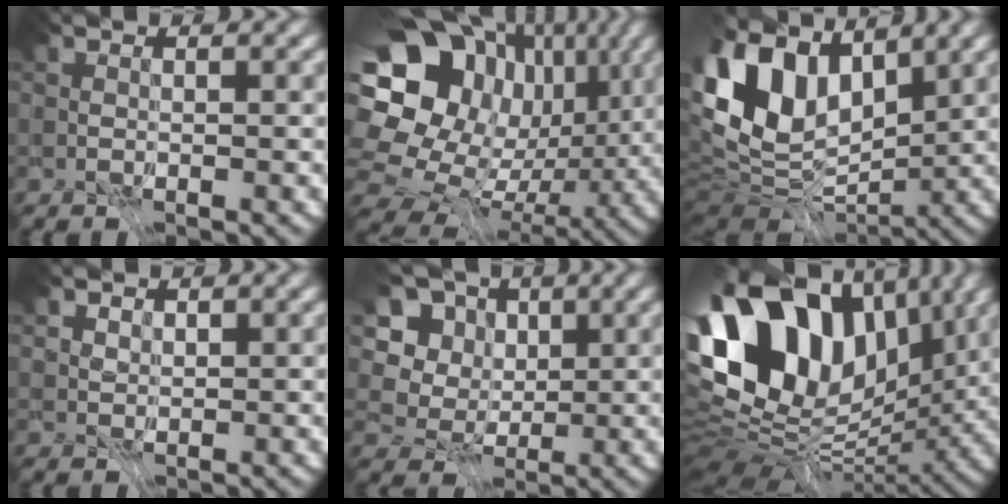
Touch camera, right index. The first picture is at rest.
{"total": 17.7, "force": [3.4, 14.5, 9.5], "torque": [-0.194, 0.004, 0.067]}
{"total": 11.5, "force": [3.2, 6.9, 8.6], "torque": [-0.189, 0.011, 0.064]}
{"total": 2.8, "force": [2.0, 1.7, 1.1], "torque": [-0.041, 0.002, 0.039]}
{"total": 6.9, "force": [1.7, 5.6, 3.6], "torque": [-0.085, 0.024, 0.010]}
{"total": 15.6, "force": [2.8, 9.5, 12.0], "torque": [-0.223, 0.015, 0.065]}